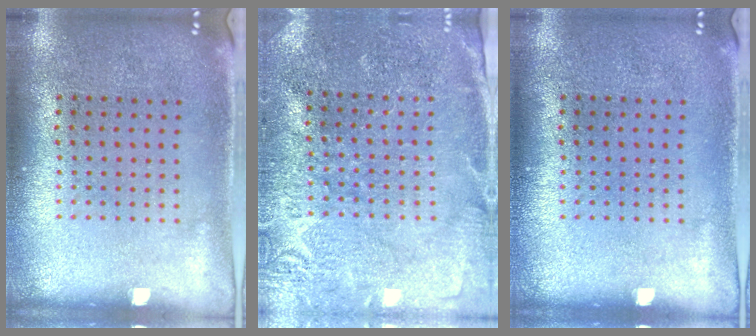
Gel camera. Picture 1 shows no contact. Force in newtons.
{"total": 3.1, "press": 3.1, "slide": 0.4}
{"total": 0.0}